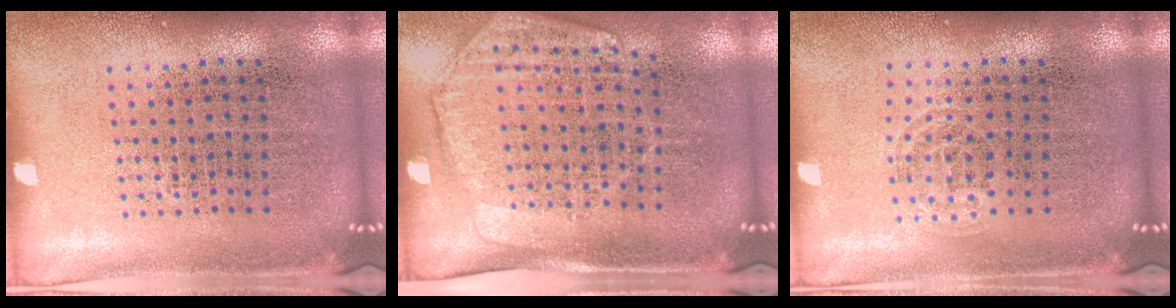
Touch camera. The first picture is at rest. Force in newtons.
{"total": 1.8, "press": 1.5, "slide": 1.0}
{"total": 1.0, "press": 0.6, "slide": 0.7}